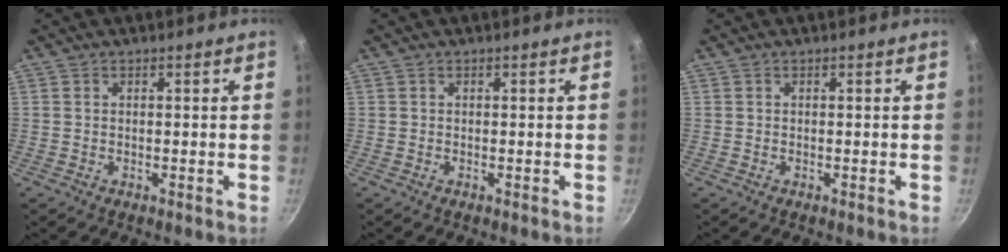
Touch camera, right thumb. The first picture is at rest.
{"total": 0.0}
{"total": 0.0}